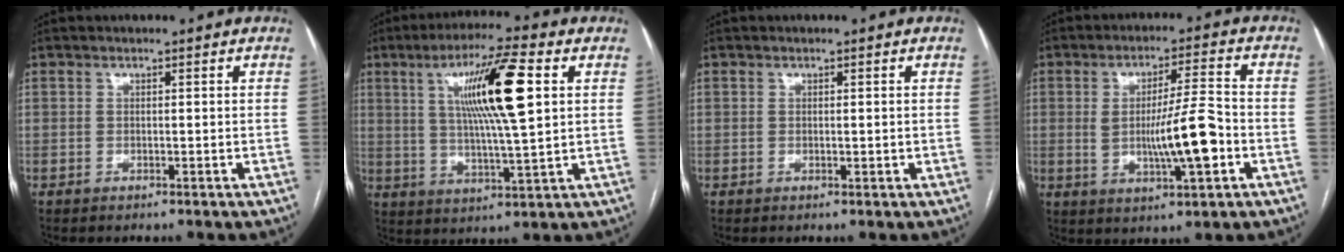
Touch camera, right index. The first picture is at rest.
{"total": 13.8, "force": [3.8, 0.7, 13.2], "torque": [-0.234, 0.007, 0.066]}
{"total": 1.0, "force": [0.0, 0.3, 0.9], "torque": [-0.015, -0.003, 0.002]}
{"total": 10.2, "force": [-1.7, 1.0, 10.0], "torque": [-0.172, 0.000, -0.027]}